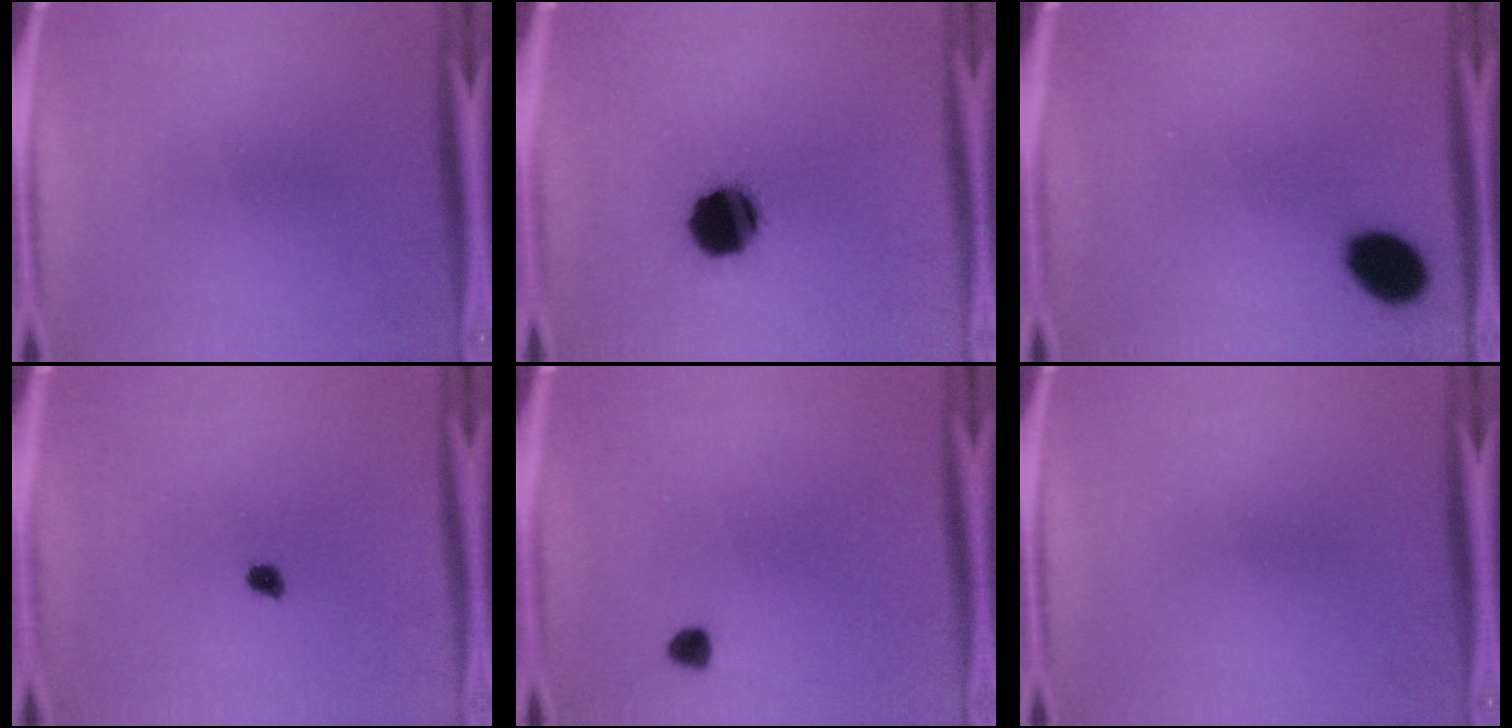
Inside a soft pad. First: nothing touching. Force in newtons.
{"total": 14.4}
{"total": 9.4}
{"total": 1.8}
{"total": 1.8}
{"total": 0.0}